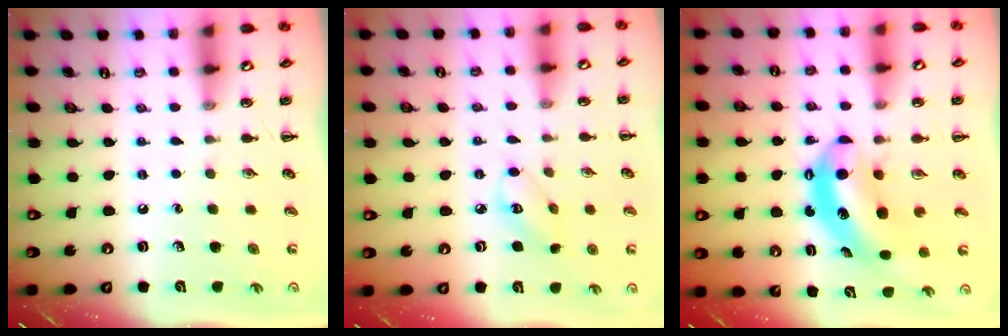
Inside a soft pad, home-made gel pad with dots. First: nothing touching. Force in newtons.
{"total": 3.8, "press": 3.8, "slide": 0.4}
{"total": 6.7, "press": 6.6, "slide": 1.5}